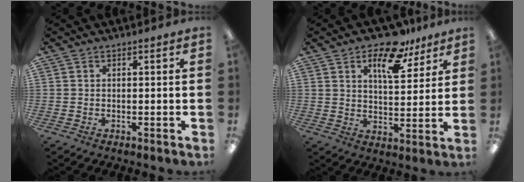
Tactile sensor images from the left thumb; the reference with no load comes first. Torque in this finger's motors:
{"motor_torque": [0.02, -0.02, -0.05, -0.06, 0.06]}